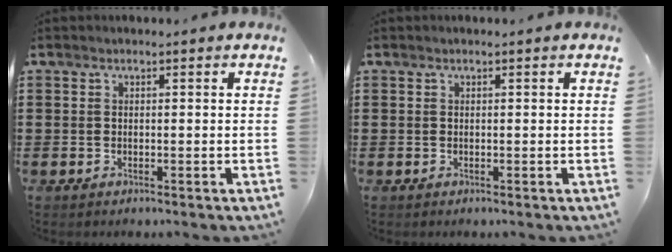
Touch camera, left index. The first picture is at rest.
{"total": 0.0}